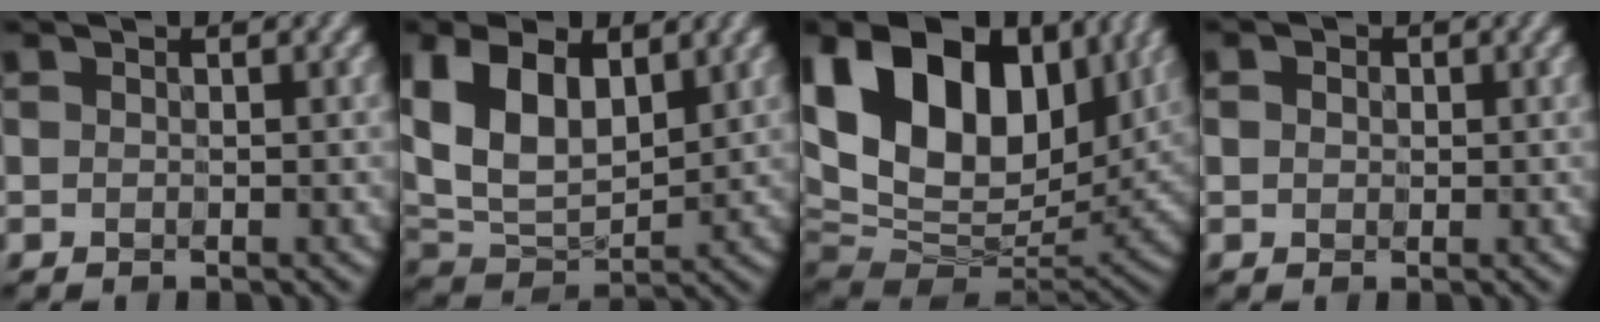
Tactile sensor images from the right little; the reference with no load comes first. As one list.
[{"total": 8.8, "force": [2.6, 5.1, 6.7], "torque": [-0.150, 0.003, 0.044]}, {"total": 18.1, "force": [5.8, 11.9, 12.4], "torque": [-0.248, 0.034, 0.100]}, {"total": 1.3, "force": [0.3, 1.1, 0.6], "torque": [-0.016, 0.005, -0.002]}]